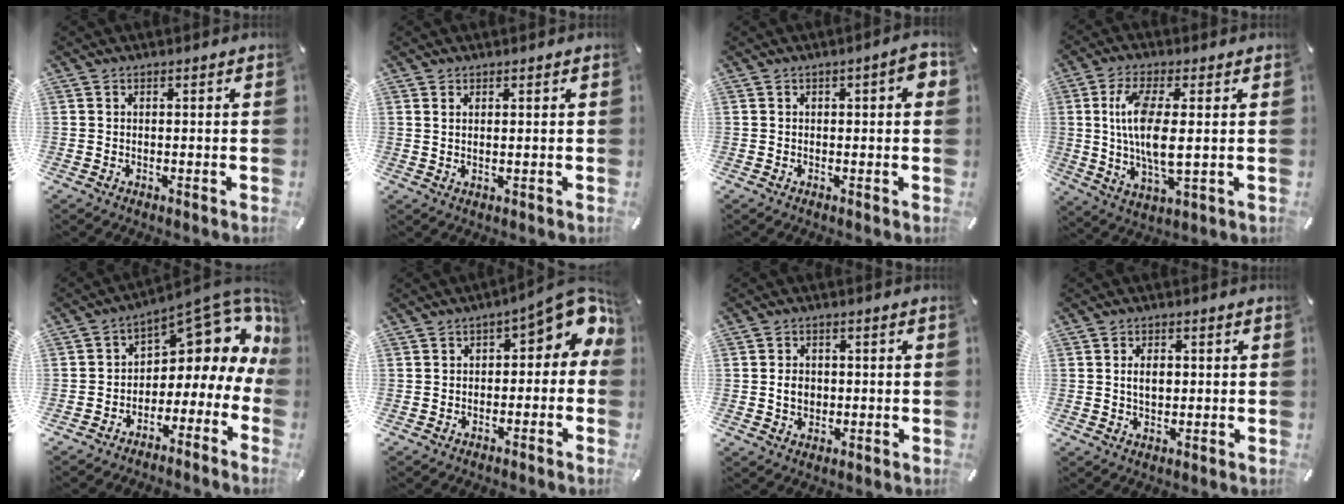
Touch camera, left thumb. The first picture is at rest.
{"total": 1.4, "force": [1.0, 0.0, 1.0], "torque": [-0.020, -0.002, 0.018]}
{"total": 4.4, "force": [0.6, 1.7, 4.0], "torque": [-0.050, 0.002, 0.004]}
{"total": 12.4, "force": [1.7, 4.4, 11.5], "torque": [-0.252, -0.011, 0.023]}
{"total": 9.3, "force": [6.1, 4.8, 5.2], "torque": [-0.068, -0.063, 0.096]}
{"total": 8.0, "force": [2.5, 4.0, 6.5], "torque": [-0.087, -0.019, 0.038]}
{"total": 3.7, "force": [0.0, 3.2, 1.9], "torque": [-0.039, -0.002, -0.003]}
{"total": 3.7, "force": [0.4, 2.5, 2.7], "torque": [-0.048, 0.003, 0.003]}